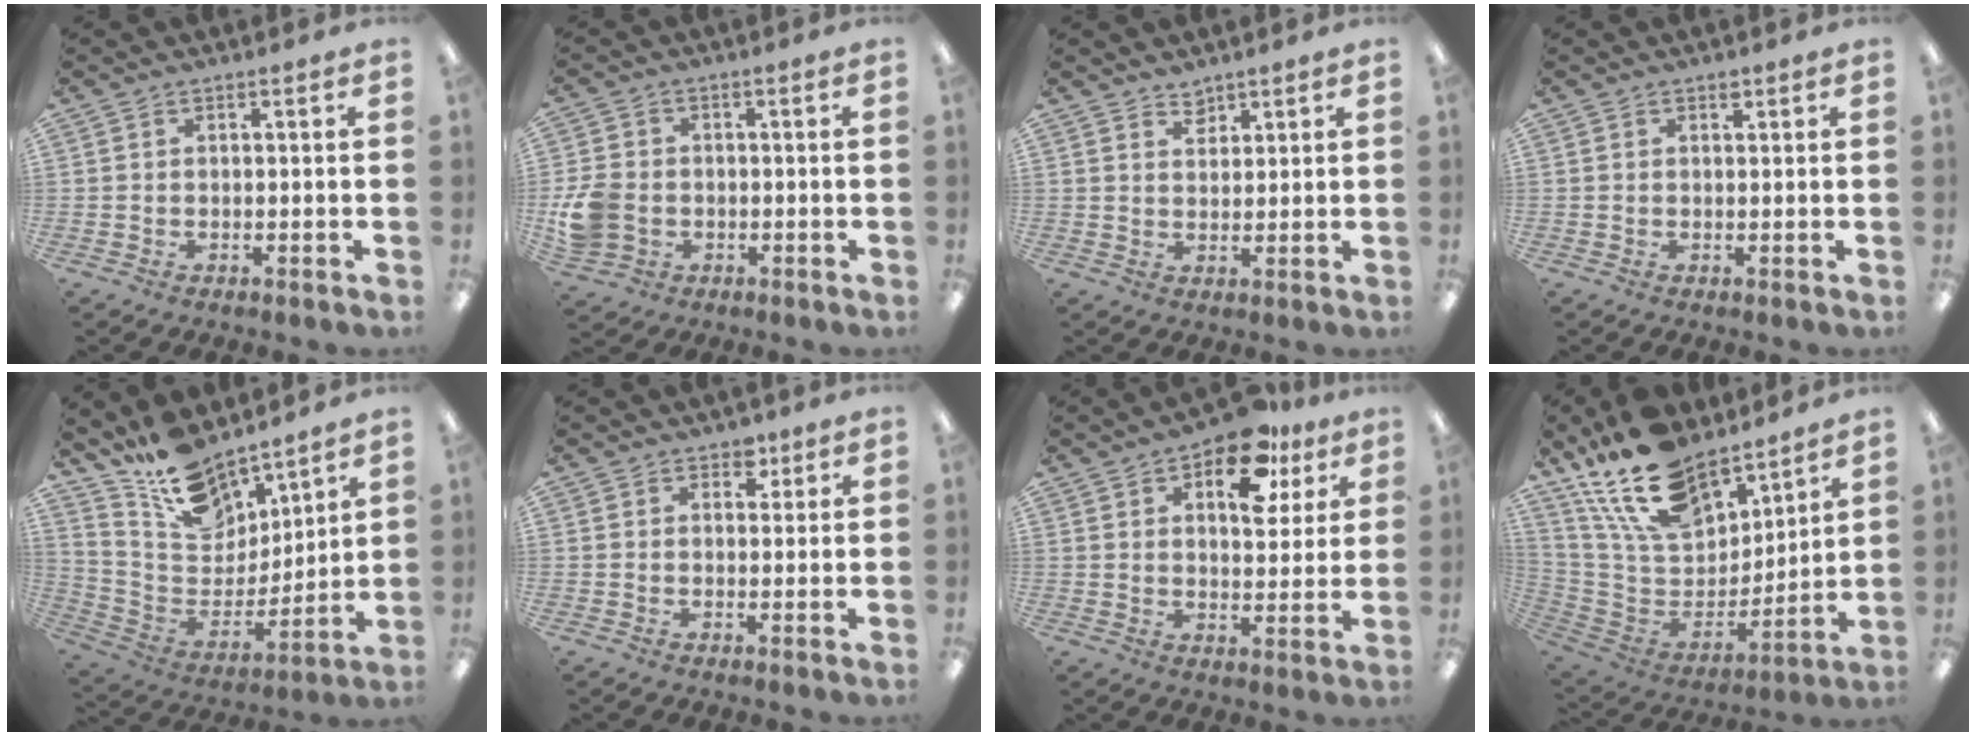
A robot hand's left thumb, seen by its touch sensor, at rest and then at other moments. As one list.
[{"total": 8.5, "force": [-1.4, 7.0, 4.6], "torque": [-0.102, 0.014, -0.023]}, {"total": 2.9, "force": [2.6, 1.3, 0.2], "torque": [0.007, -0.017, 0.047]}, {"total": 1.1, "force": [0.8, 0.5, 0.6], "torque": [-0.006, -0.002, 0.012]}, {"total": 15.4, "force": [13.2, 6.8, 4.0], "torque": [-0.101, -0.100, 0.249]}, {"total": 3.1, "force": [1.8, 2.2, 1.1], "torque": [0.000, -0.004, 0.029]}, {"total": 14.5, "force": [8.0, 7.5, 9.4], "torque": [-0.120, -0.028, 0.133]}, {"total": 21.1, "force": [15.5, 10.3, 9.8], "torque": [-0.204, -0.086, 0.287]}]